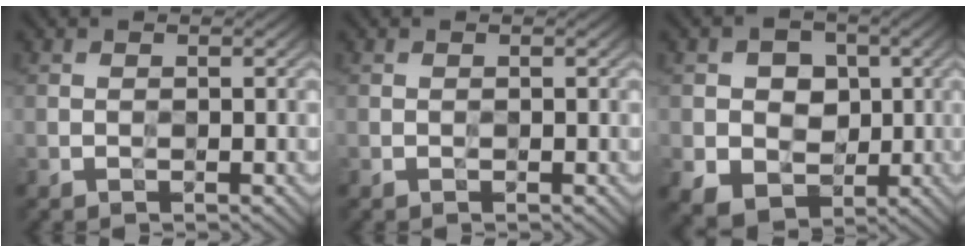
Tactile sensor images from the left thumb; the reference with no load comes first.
{"total": 0.0}
{"total": 7.0, "force": [0.0, 6.1, 3.5], "torque": [-0.069, -0.002, -0.008]}